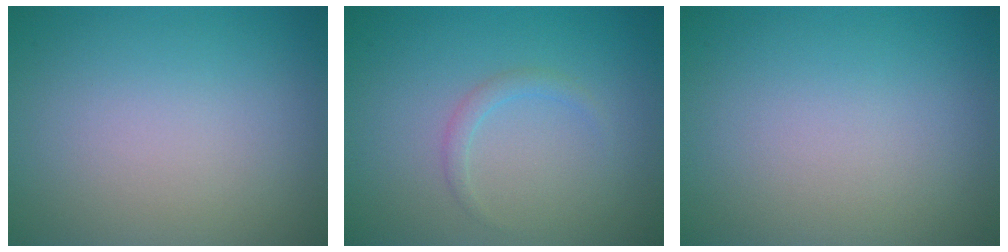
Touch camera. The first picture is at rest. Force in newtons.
{"total": 1.1, "press": 1.1, "slide": 0.1}
{"total": 0.0}